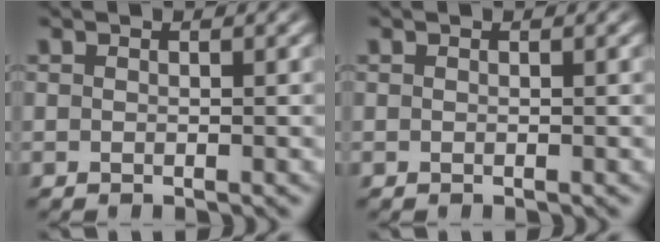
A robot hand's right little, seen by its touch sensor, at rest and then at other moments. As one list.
[{"total": 0.0}]